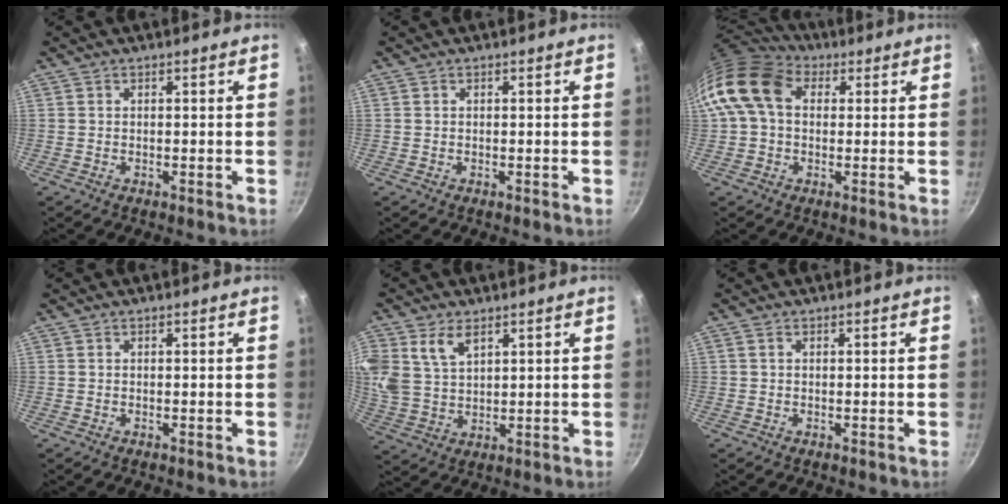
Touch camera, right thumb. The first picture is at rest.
{"total": 0.0}
{"total": 13.7, "force": [2.9, 10.0, 8.9], "torque": [-0.154, 0.025, 0.035]}
{"total": 0.0}
{"total": 10.3, "force": [4.9, 6.7, 6.2], "torque": [-0.127, -0.011, 0.105]}
{"total": 0.6, "force": [0.2, 0.4, 0.4], "torque": [-0.009, 0.003, 0.004]}